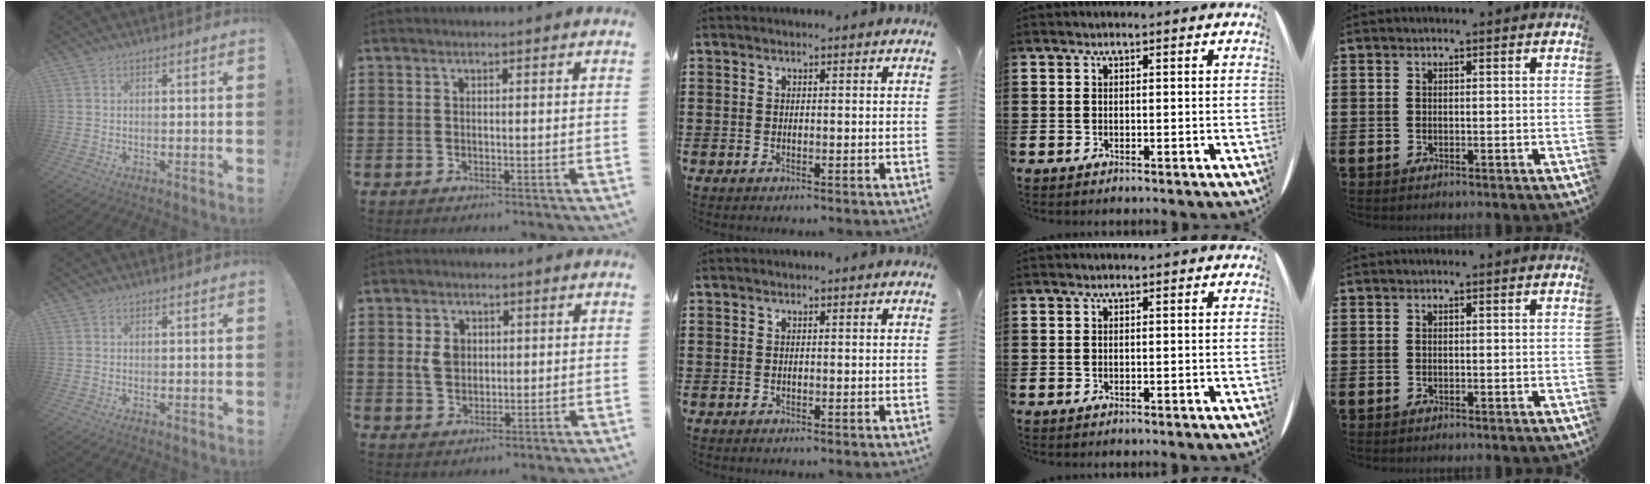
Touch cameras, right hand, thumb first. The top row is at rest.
{"index": {"total": 3.5, "force": [0.4, 2.5, 2.3], "torque": [-0.060, 0.006, 0.003]}}